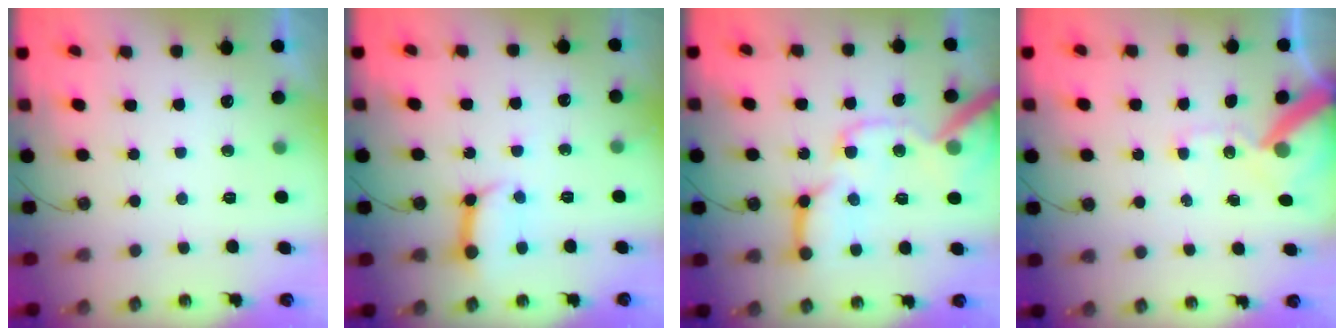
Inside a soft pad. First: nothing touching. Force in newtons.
{"total": 9.6, "press": 9.5, "slide": 1.3}
{"total": 22.4, "press": 22.2, "slide": 2.8}
{"total": 12.7, "press": 12.5, "slide": 1.8}